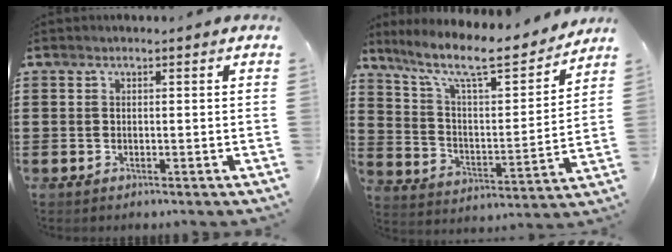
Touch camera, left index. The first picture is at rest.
{"total": 10.8, "force": [8.8, 1.6, 6.1], "torque": [-0.136, -0.056, 0.144]}